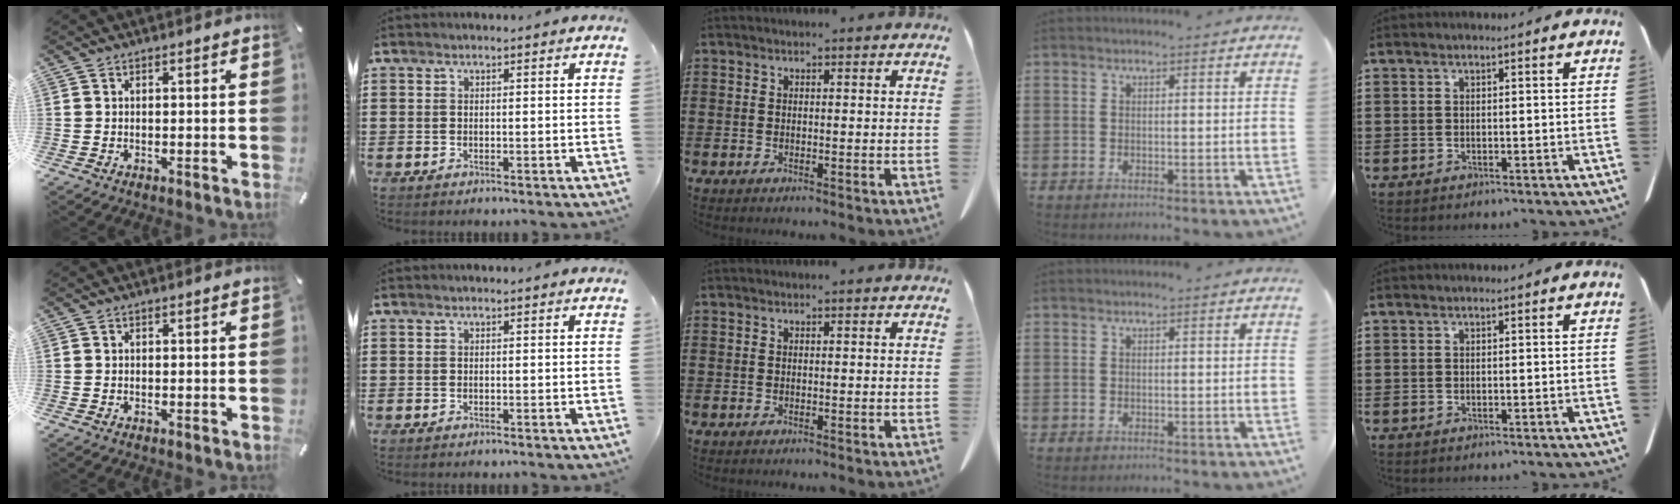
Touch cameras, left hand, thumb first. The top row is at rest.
{}